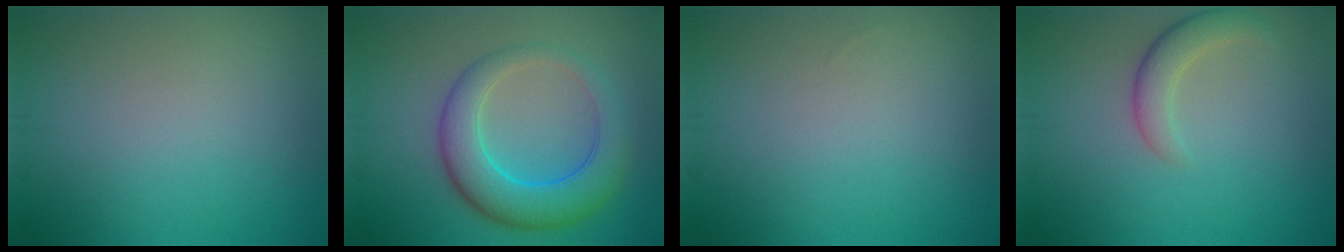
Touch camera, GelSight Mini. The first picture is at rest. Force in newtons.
{"total": 6.4, "press": 6.4, "slide": 0.2}
{"total": 0.0}
{"total": 2.8, "press": 2.7, "slide": 0.3}